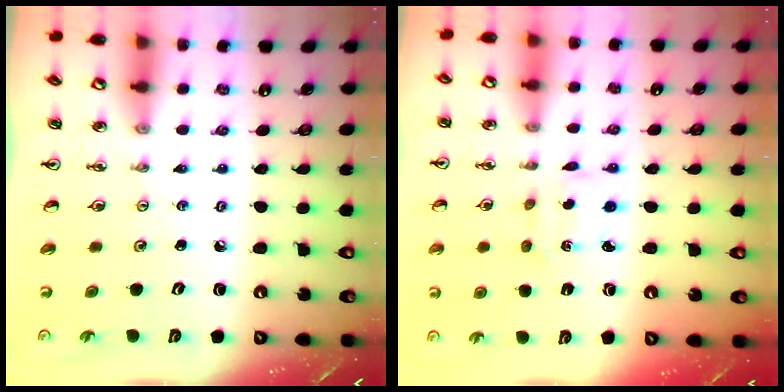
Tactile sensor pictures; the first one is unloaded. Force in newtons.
{"total": 2.7, "press": 2.7, "slide": 0.5}